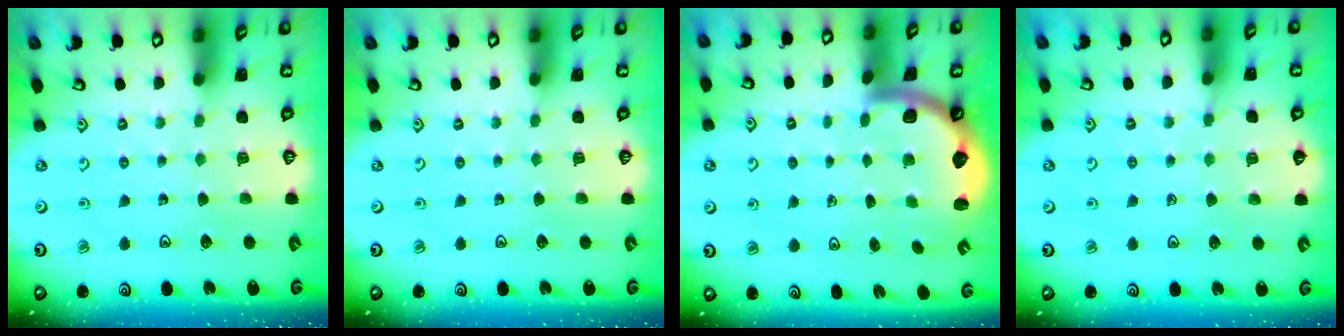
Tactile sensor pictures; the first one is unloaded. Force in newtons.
{"total": 0.0}
{"total": 2.3, "press": 2.3, "slide": 0.4}
{"total": 5.0, "press": 4.9, "slide": 1.0}